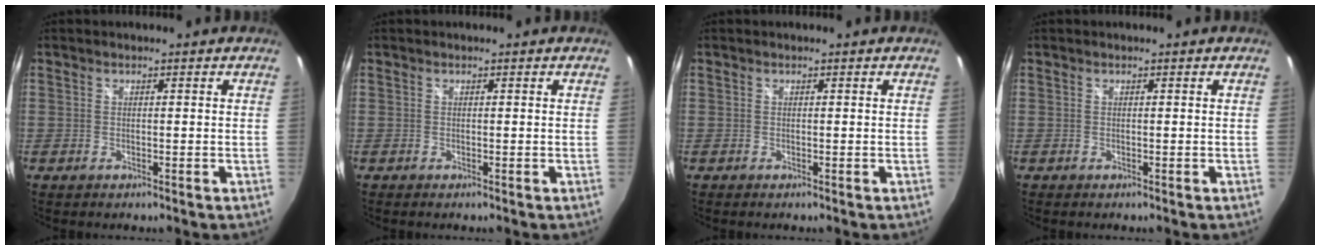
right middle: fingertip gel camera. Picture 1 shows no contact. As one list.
[{"total": 0.0}, {"total": 0.0}, {"total": 0.0}]